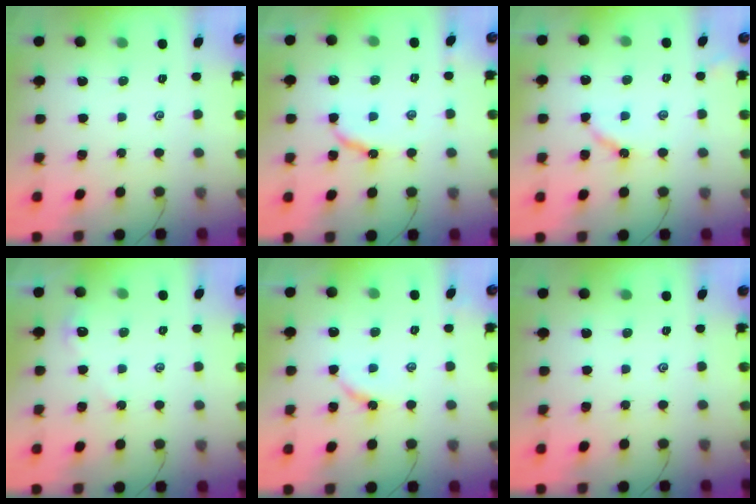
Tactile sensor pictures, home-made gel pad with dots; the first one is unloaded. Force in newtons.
{"total": 7.0, "press": 7.0, "slide": 0.2}
{"total": 5.7, "press": 5.6, "slide": 0.7}
{"total": 2.6, "press": 2.5, "slide": 0.5}
{"total": 3.5, "press": 3.4, "slide": 0.5}
{"total": 0.0}